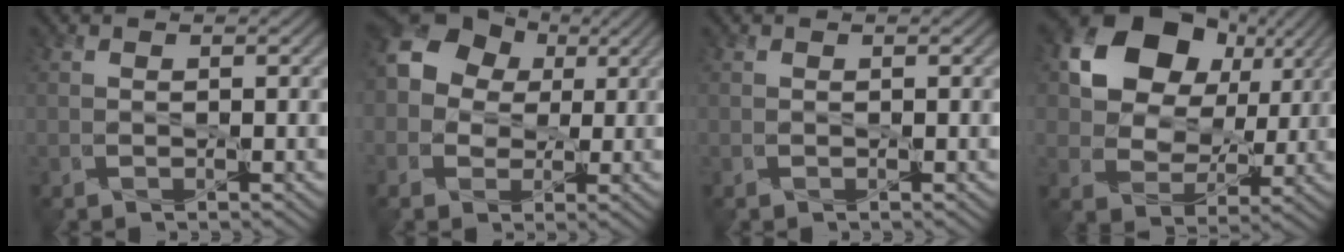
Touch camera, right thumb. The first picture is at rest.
{"total": 10.5, "force": [1.6, 8.9, 5.3], "torque": [-0.127, 0.021, 0.006]}
{"total": 0.0}
{"total": 13.6, "force": [6.1, 10.1, 6.7], "torque": [-0.136, 0.027, 0.114]}